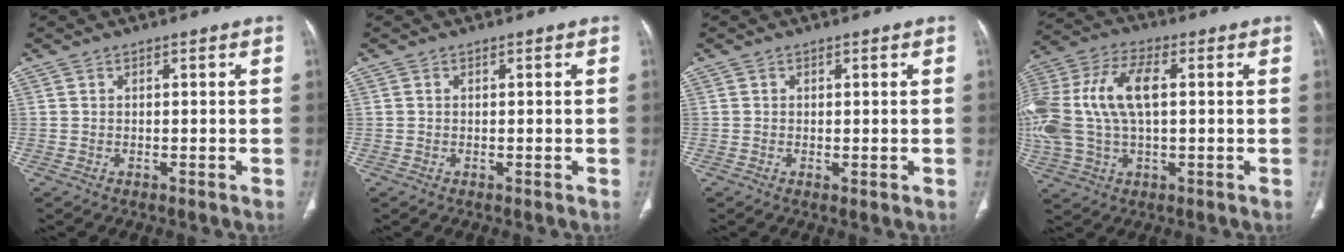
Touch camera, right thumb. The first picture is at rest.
{"total": 0.0}
{"total": 0.9, "force": [-0.2, 0.3, 0.8], "torque": [-0.018, -0.005, 0.000]}
{"total": 19.2, "force": [2.0, 10.1, 16.2], "torque": [-0.373, 0.024, 0.036]}